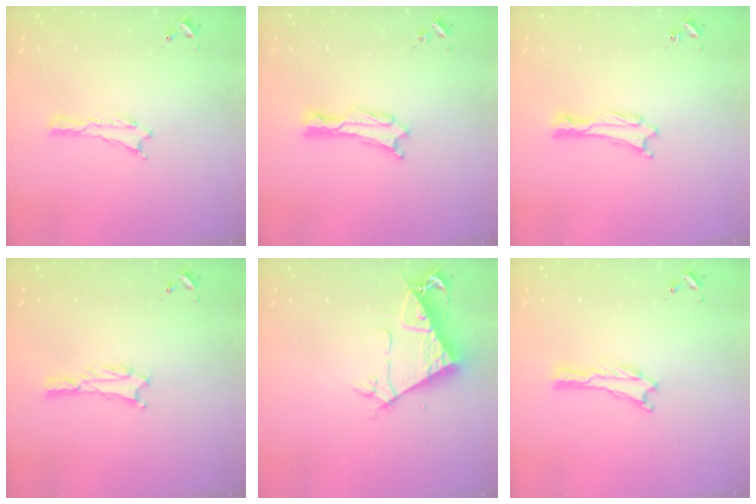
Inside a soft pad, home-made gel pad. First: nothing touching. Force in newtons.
{"total": 0.9, "press": 0.9, "slide": 0.2}
{"total": 0.6, "press": 0.5, "slide": 0.1}
{"total": 0.7, "press": 0.7, "slide": 0.1}
{"total": 7.2, "press": 7.2, "slide": 0.9}
{"total": 0.0}